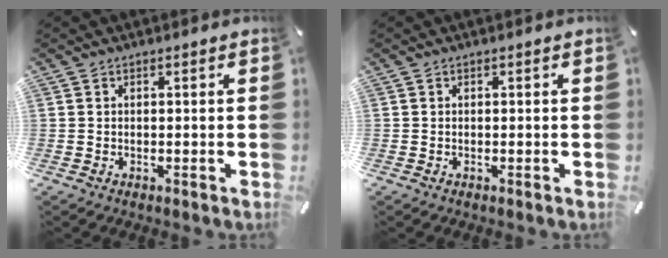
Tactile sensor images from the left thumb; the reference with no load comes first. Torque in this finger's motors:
{"motor_torque": [0.00, 0.00, 0.00, 0.00, 0.00]}